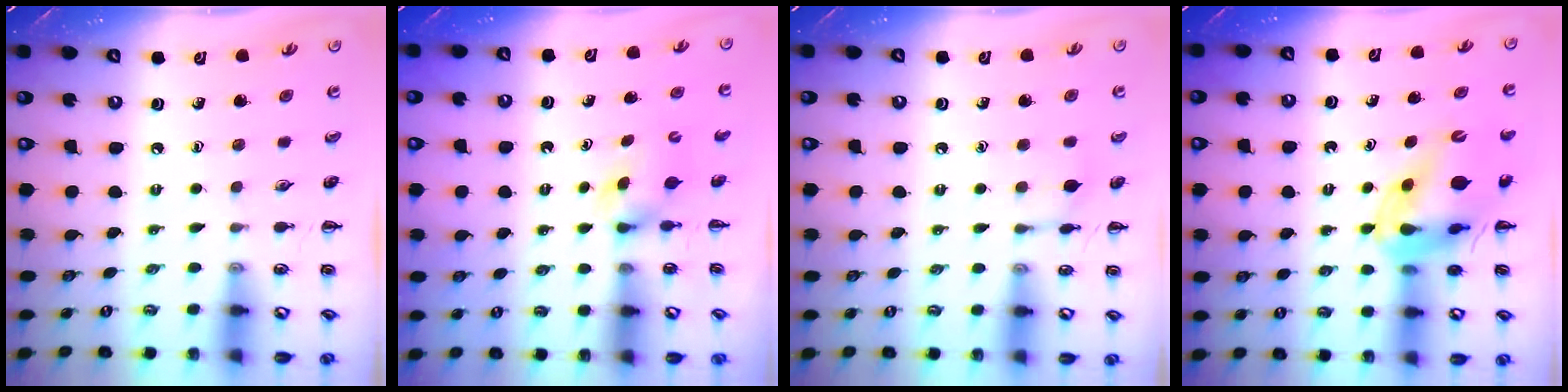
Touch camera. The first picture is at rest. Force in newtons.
{"total": 2.9, "press": 2.6, "slide": 1.3}
{"total": 4.8, "press": 4.6, "slide": 1.2}
{"total": 13.2, "press": 12.7, "slide": 3.6}